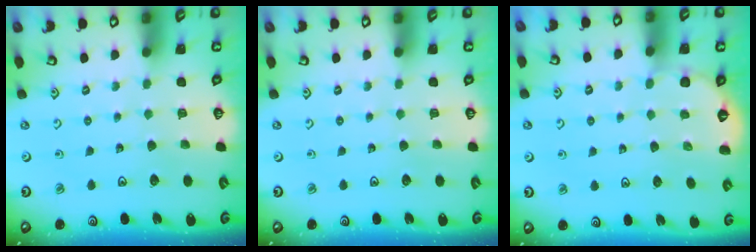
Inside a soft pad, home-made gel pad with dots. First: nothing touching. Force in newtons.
{"total": 0.0}
{"total": 3.3, "press": 2.9, "slide": 1.6}